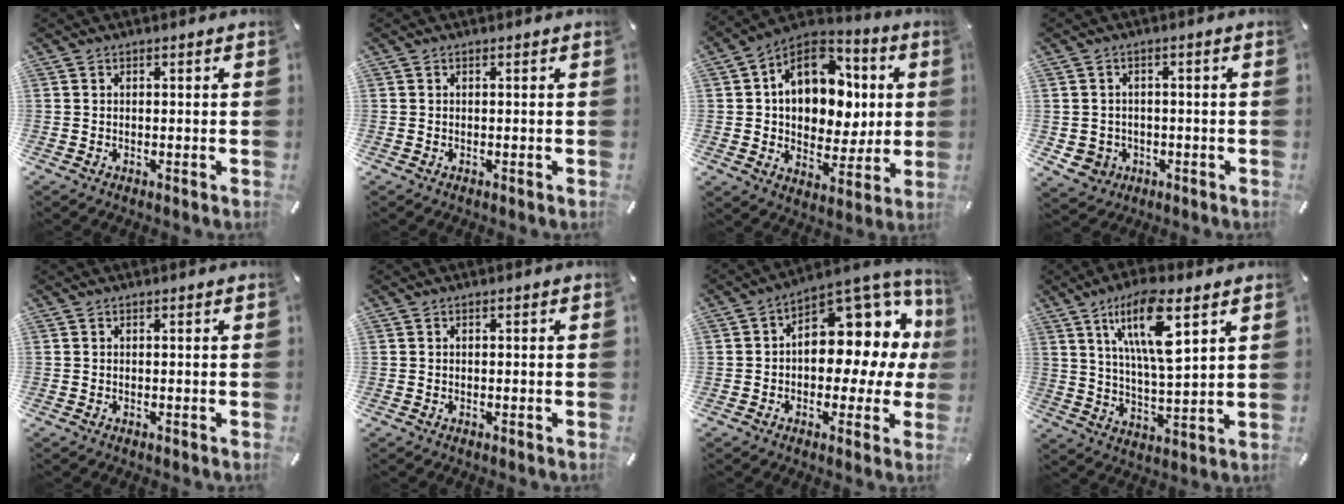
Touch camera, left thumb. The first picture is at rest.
{"total": 0.0}
{"total": 16.2, "force": [3.6, 12.5, 9.7], "torque": [-0.151, -0.012, 0.072]}
{"total": 4.3, "force": [-0.8, 4.1, 0.8], "torque": [-0.024, 0.008, -0.013]}
{"total": 0.0}
{"total": 0.0}
{"total": 12.3, "force": [4.3, 7.9, 8.3], "torque": [-0.098, -0.060, 0.072]}
{"total": 15.4, "force": [7.8, 4.3, 12.5], "torque": [-0.236, -0.013, 0.128]}